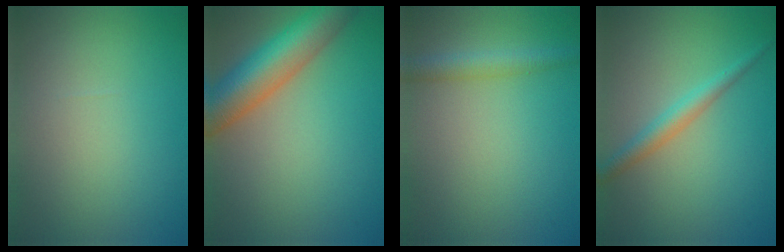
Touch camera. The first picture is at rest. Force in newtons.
{"total": 8.5, "press": 8.5, "slide": 0.4}
{"total": 2.4, "press": 2.4, "slide": 0.2}
{"total": 2.3, "press": 2.3, "slide": 0.1}